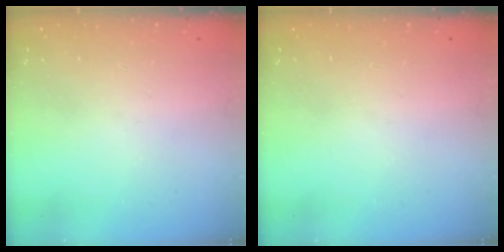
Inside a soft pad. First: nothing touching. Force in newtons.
{"total": 0.0}